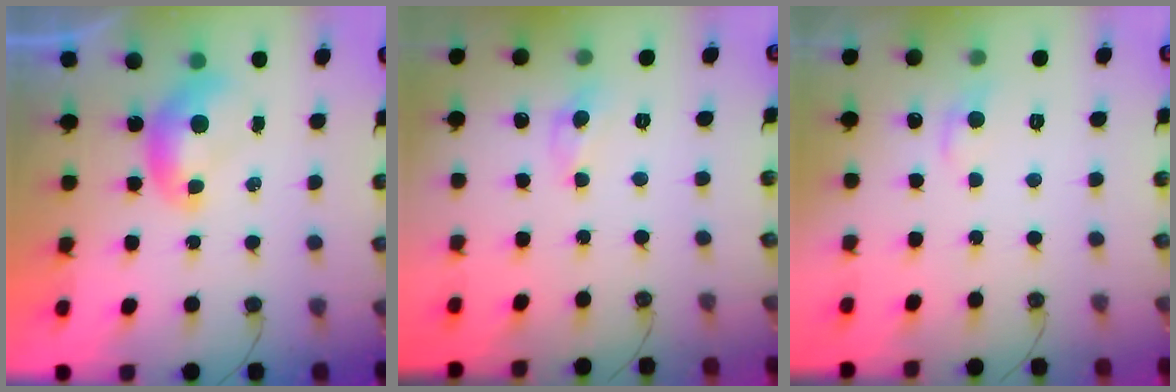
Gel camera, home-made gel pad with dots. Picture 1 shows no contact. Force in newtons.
{"total": 0.0}
{"total": 1.0, "press": 0.5, "slide": 0.9}